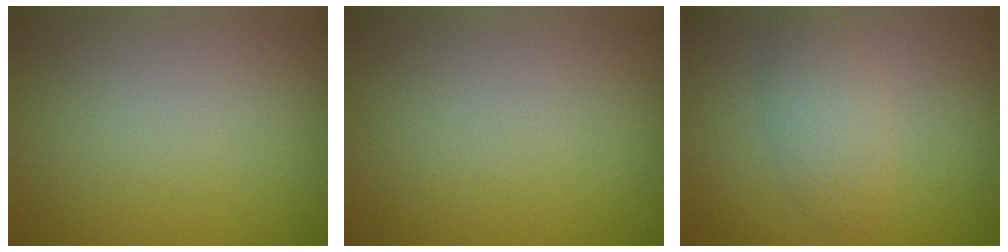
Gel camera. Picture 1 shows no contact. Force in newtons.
{"total": 0.0}
{"total": 2.7, "press": 2.7, "slide": 0.1}